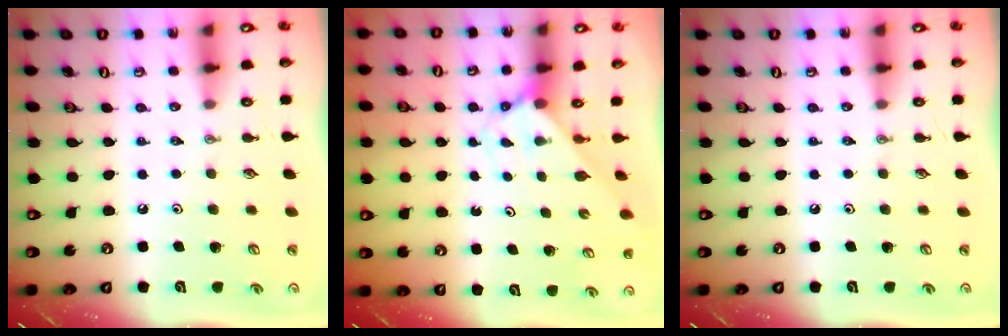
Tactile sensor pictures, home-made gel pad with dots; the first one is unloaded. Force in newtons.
{"total": 2.6, "press": 2.6, "slide": 0.2}
{"total": 0.0}